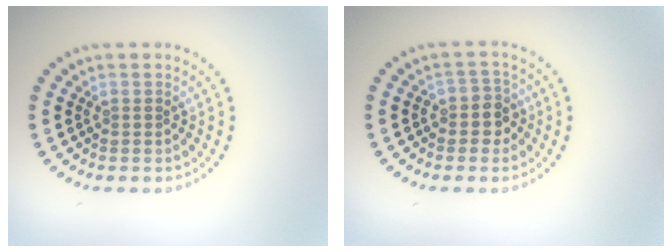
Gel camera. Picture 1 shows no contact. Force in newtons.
{"total": 2.1, "press": 1.9, "slide": 0.9}